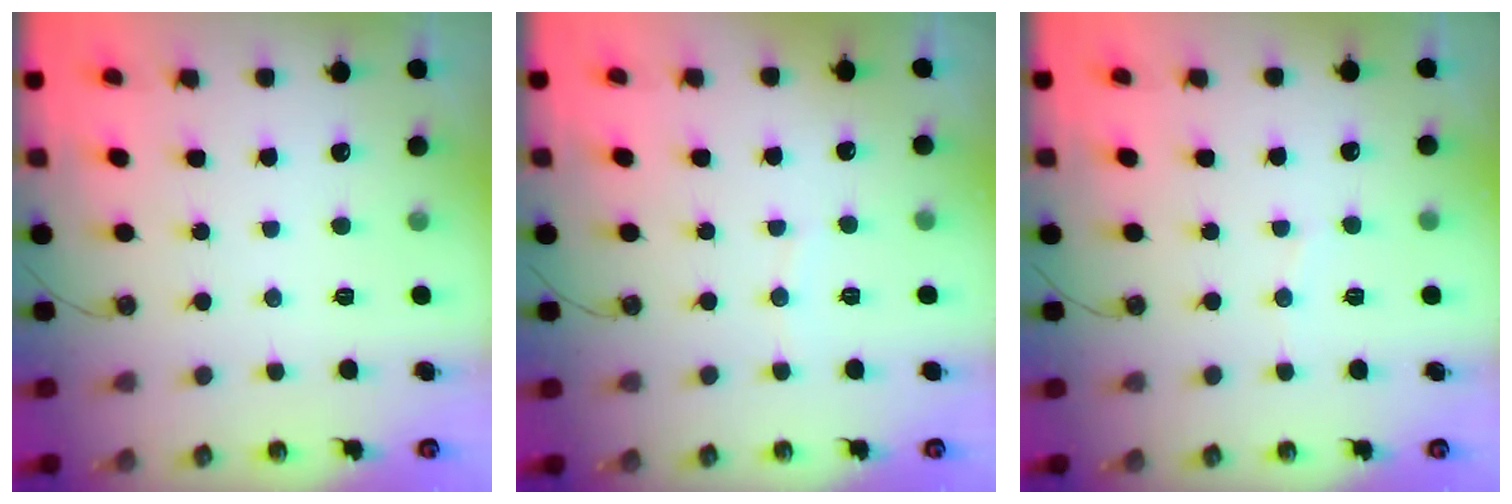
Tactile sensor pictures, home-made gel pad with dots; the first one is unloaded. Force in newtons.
{"total": 2.5, "press": 2.5, "slide": 0.4}
{"total": 3.0, "press": 3.0, "slide": 0.3}